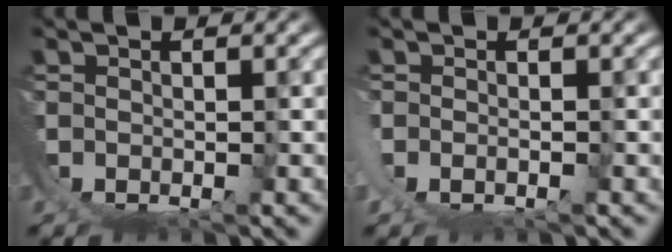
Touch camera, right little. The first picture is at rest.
{"total": 1.5, "force": [0.8, -1.2, 0.5], "torque": [-0.007, 0.011, 0.013]}